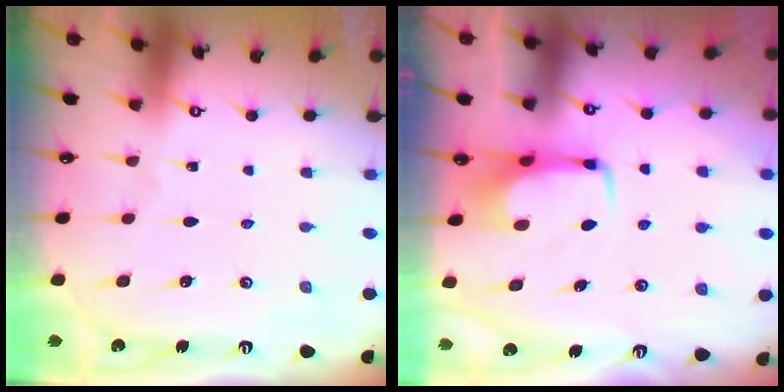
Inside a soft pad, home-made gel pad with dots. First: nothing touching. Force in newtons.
{"total": 2.9, "press": 2.9, "slide": 0.3}